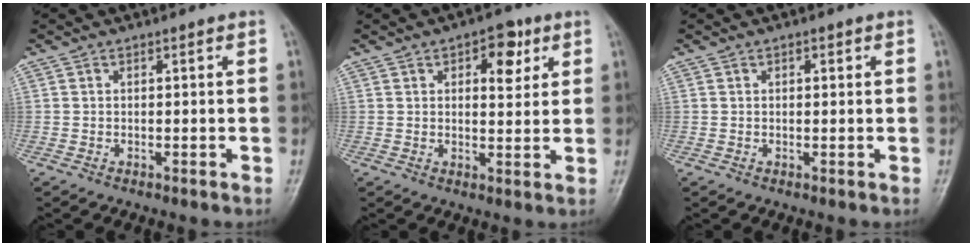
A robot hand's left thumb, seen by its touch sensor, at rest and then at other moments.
{"total": 6.8, "force": [3.1, 3.7, 4.8], "torque": [-0.037, -0.010, 0.037]}
{"total": 1.1, "force": [0.5, 0.6, 0.7], "torque": [-0.007, 0.001, 0.005]}